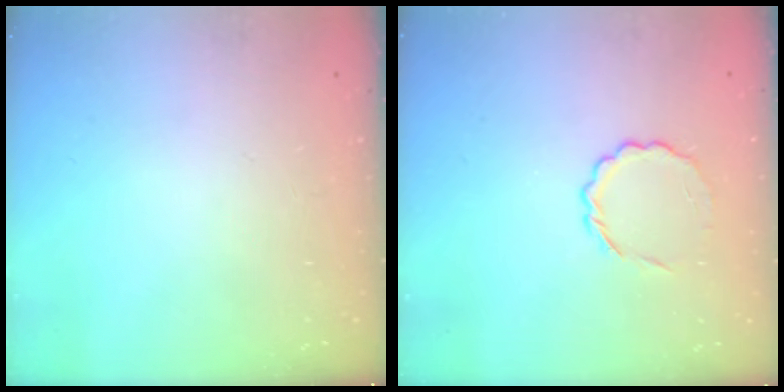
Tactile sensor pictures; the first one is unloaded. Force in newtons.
{"total": 5.8, "press": 5.5, "slide": 1.9}